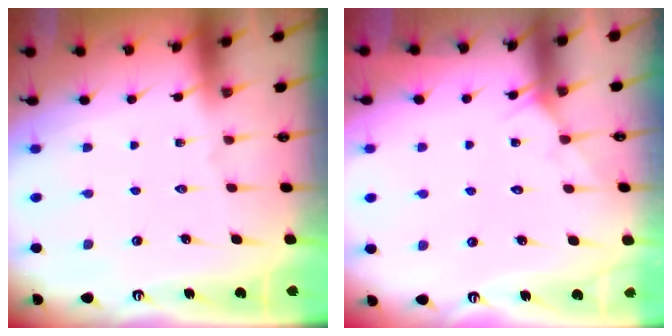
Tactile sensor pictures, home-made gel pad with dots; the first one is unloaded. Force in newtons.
{"total": 4.3, "press": 4.3, "slide": 0.5}